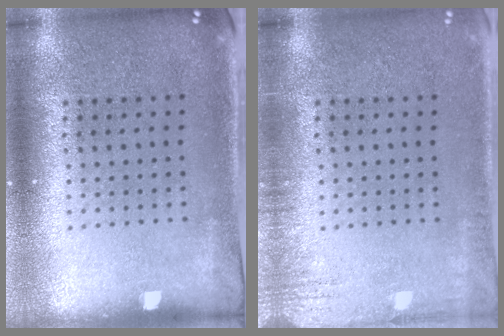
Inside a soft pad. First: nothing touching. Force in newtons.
{"total": 1.6, "press": 1.5, "slide": 0.3}